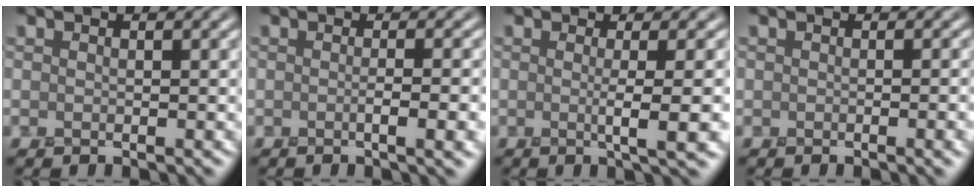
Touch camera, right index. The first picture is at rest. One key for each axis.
{"total": 3.1, "fx": -0.7, "fy": 0.9, "fz": 2.9, "tx": -0.031, "ty": 0.000, "tz": -0.010}
{"total": 4.1, "fx": -0.4, "fy": 0.8, "fz": 4.0, "tx": -0.055, "ty": -0.002, "tz": -0.007}
{"total": 1.7, "fx": -0.6, "fy": 0.6, "fz": 1.5, "tx": -0.011, "ty": -0.007, "tz": -0.002}